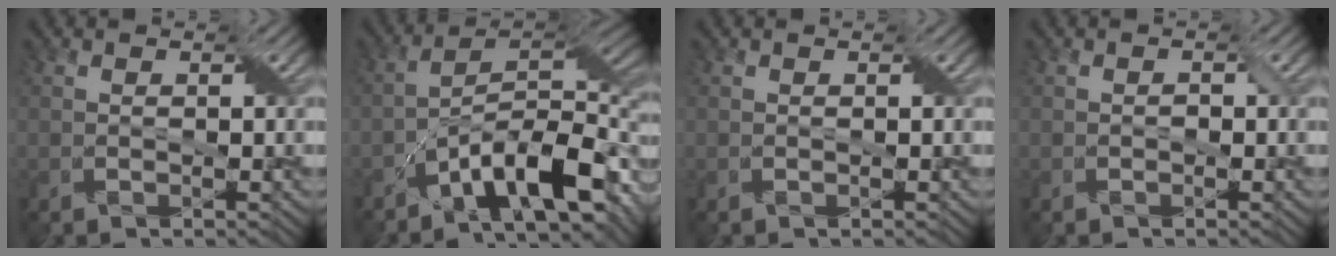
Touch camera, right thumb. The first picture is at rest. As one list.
[{"total": 14.3, "force": [-8.4, 4.4, 10.6], "torque": [-0.184, -0.001, -0.154]}, {"total": 0.0}, {"total": 0.6, "force": [-0.3, 0.4, 0.3], "torque": [-0.003, 0.003, -0.004]}]